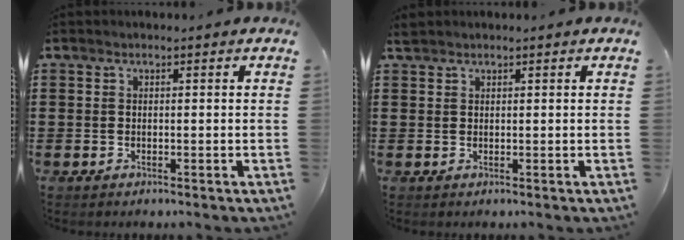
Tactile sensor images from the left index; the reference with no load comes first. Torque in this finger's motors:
{"motor_torque": [-0.74, 1.40, 0.22, 0.04]}